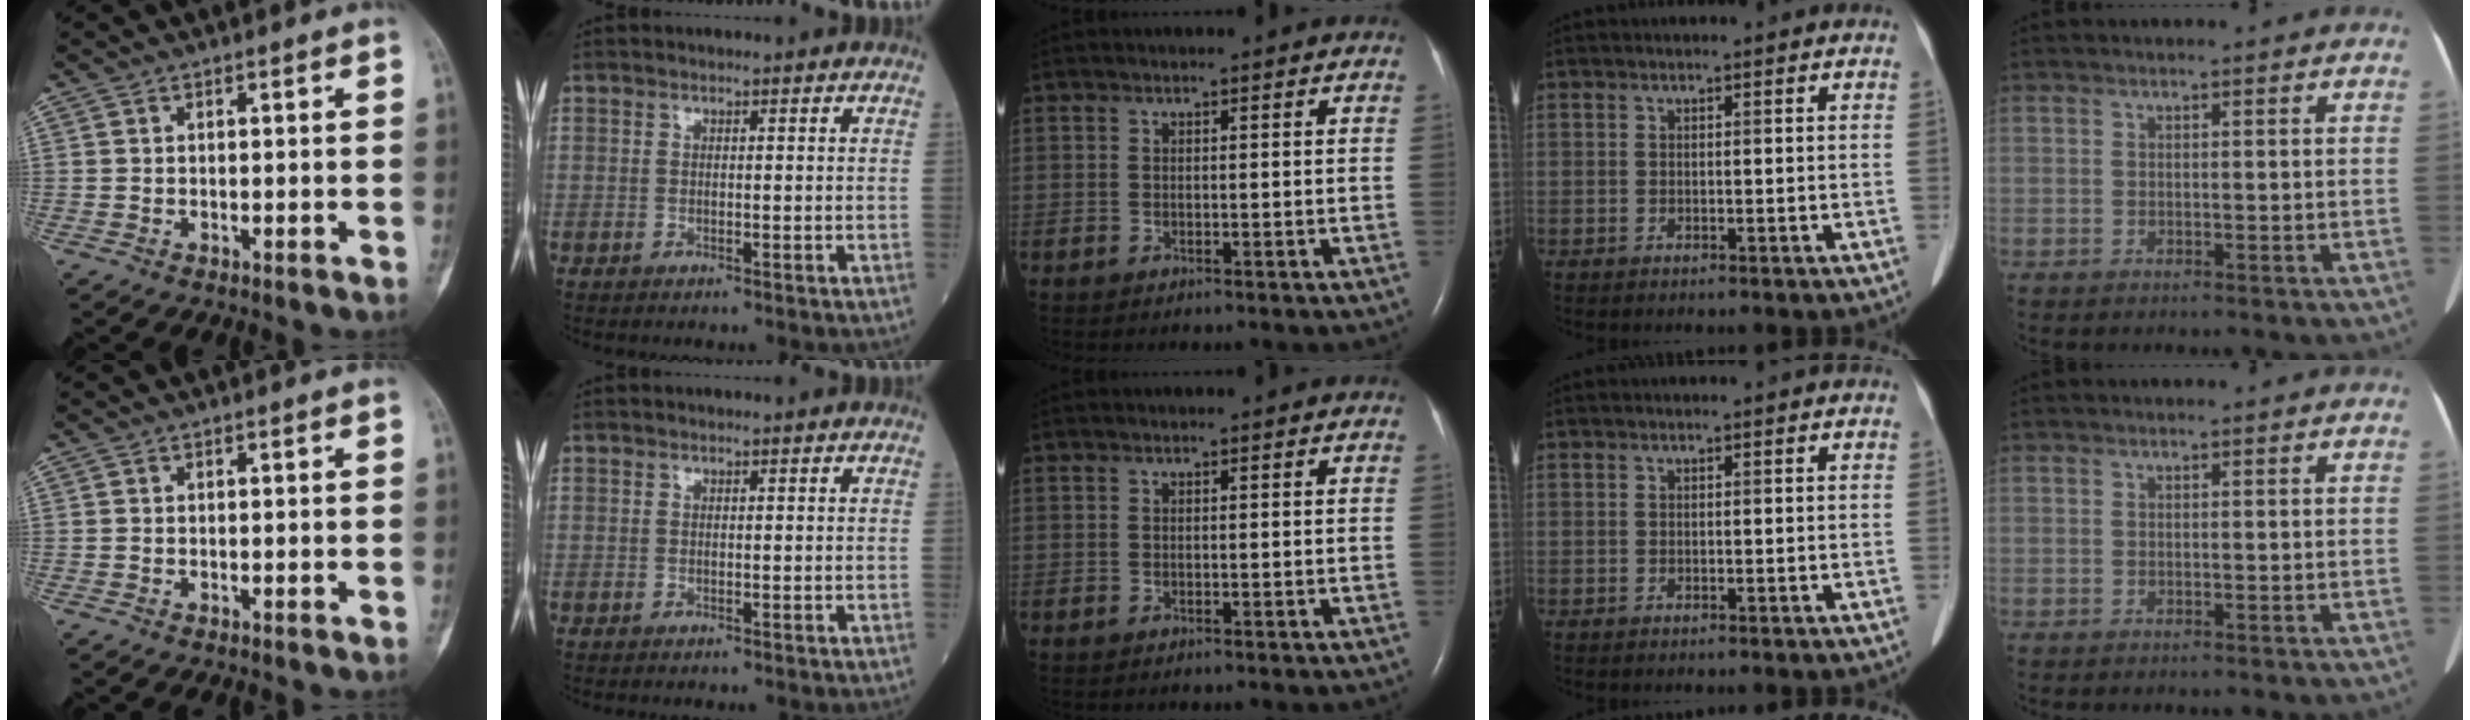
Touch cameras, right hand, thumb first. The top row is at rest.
{}